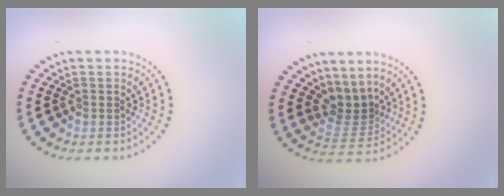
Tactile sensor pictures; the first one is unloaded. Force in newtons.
{"total": 2.8, "press": 1.8, "slide": 2.1}